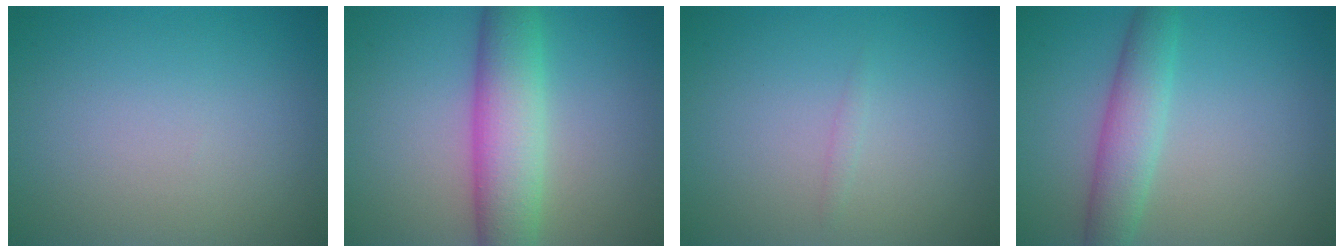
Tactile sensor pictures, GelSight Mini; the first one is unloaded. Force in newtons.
{"total": 6.7, "press": 6.6, "slide": 0.3}
{"total": 0.6, "press": 0.6, "slide": 0.1}
{"total": 3.9, "press": 3.9, "slide": 0.1}